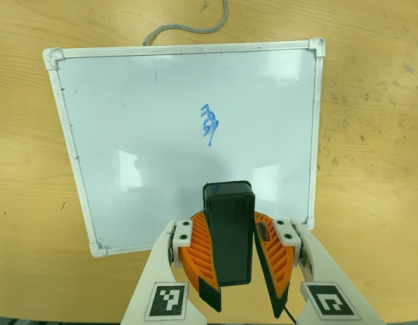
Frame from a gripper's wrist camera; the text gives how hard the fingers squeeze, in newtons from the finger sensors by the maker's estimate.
{"total": 10.7, "left": 10.5, "right": 10.9}